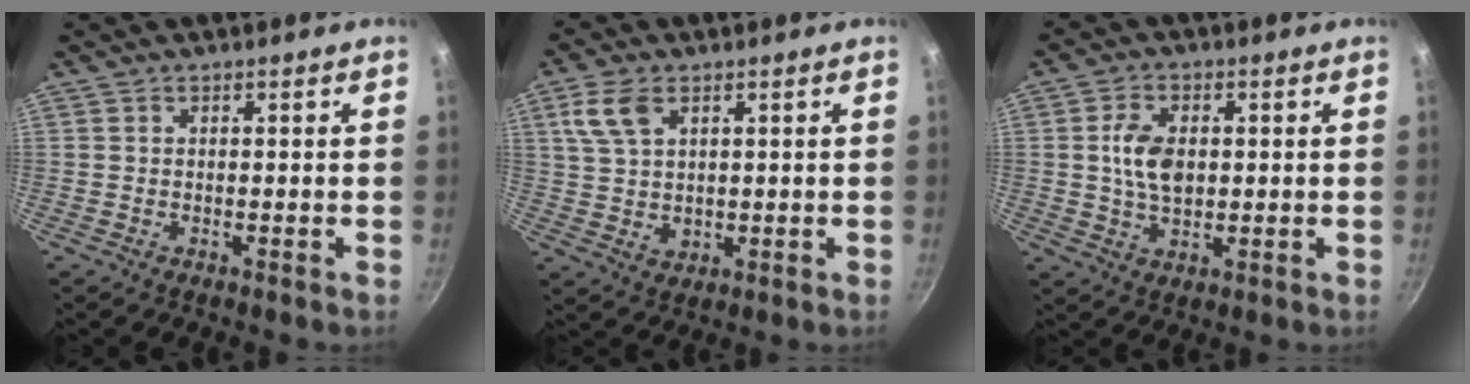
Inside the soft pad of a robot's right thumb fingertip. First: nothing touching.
{"total": 7.7, "force": [3.2, 5.0, 5.0], "torque": [-0.087, -0.006, 0.066]}
{"total": 7.7, "force": [0.8, 4.8, 5.9], "torque": [-0.098, 0.000, 0.014]}